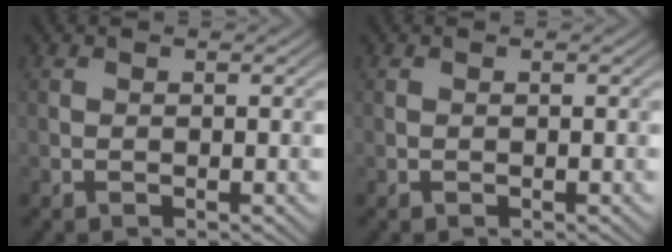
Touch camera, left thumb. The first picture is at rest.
{"total": 0.8, "force": [-0.4, -0.7, -0.2], "torque": [0.011, 0.000, -0.006]}